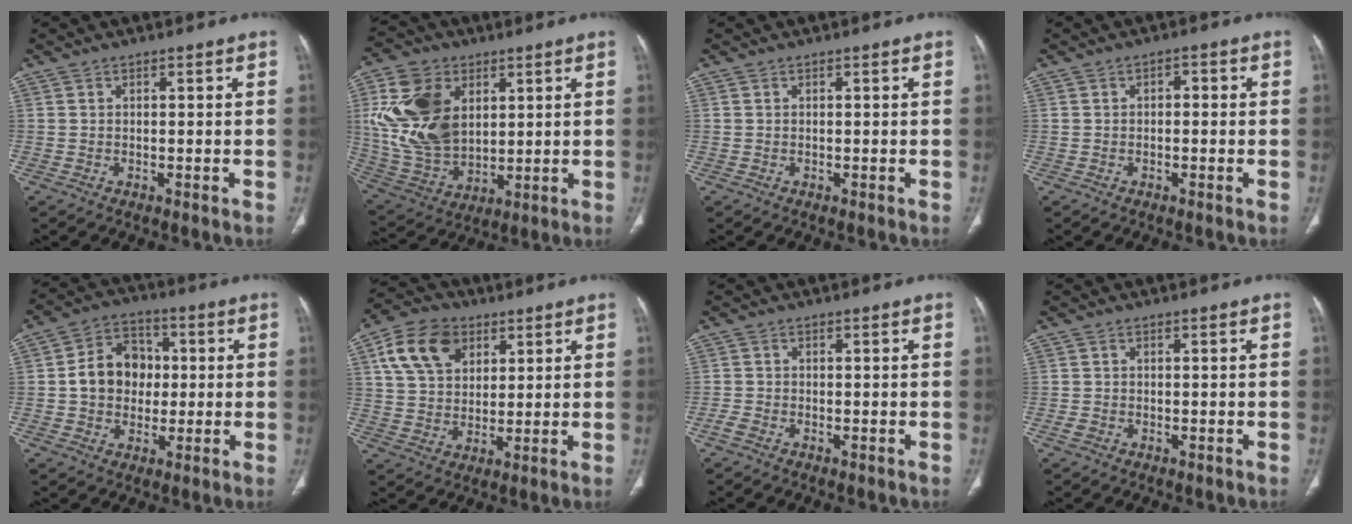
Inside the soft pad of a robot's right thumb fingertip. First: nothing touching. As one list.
[{"total": 18.7, "force": [4.9, 12.8, 12.7], "torque": [-0.234, -0.012, 0.107]}, {"total": 0.0}, {"total": 1.6, "force": [0.0, 1.1, 1.1], "torque": [-0.005, 0.008, -0.005]}, {"total": 10.9, "force": [0.2, 9.0, 6.2], "torque": [-0.067, 0.020, -0.002]}, {"total": 12.8, "force": [5.5, 9.0, 7.3], "torque": [-0.117, -0.005, 0.101]}, {"total": 1.8, "force": [-1.2, 0.9, 1.0], "torque": [-0.027, 0.004, -0.022]}, {"total": 1.3, "force": [-0.6, 1.0, 0.7], "torque": [-0.016, 0.003, -0.009]}]